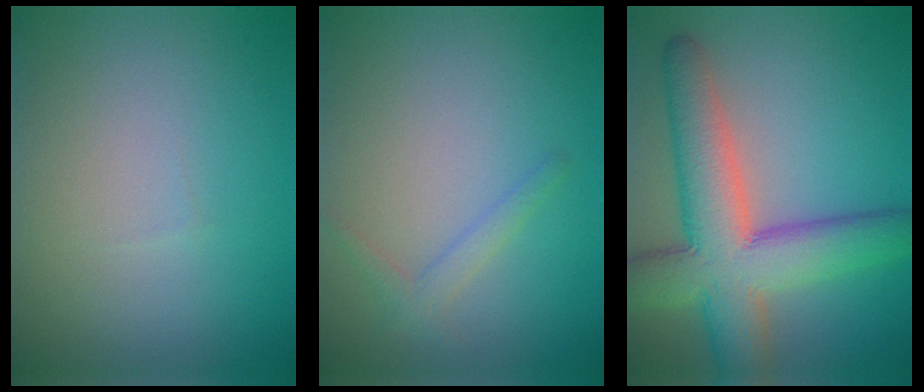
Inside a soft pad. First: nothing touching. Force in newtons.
{"total": 1.4, "press": 1.4, "slide": 0.1}
{"total": 10.0, "press": 10.0, "slide": 0.4}